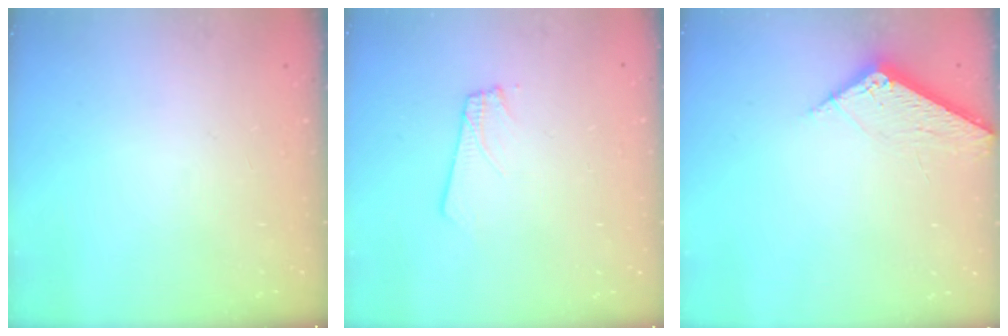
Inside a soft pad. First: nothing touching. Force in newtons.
{"total": 1.9, "press": 1.9, "slide": 0.1}
{"total": 6.3, "press": 6.3, "slide": 0.3}